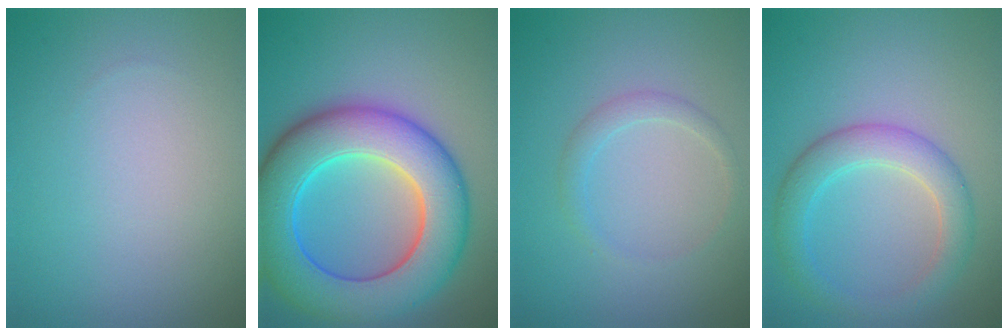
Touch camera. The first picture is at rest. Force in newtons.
{"total": 11.1, "press": 11.1, "slide": 0.3}
{"total": 1.4, "press": 1.4, "slide": 0.1}
{"total": 3.9, "press": 3.9, "slide": 0.1}